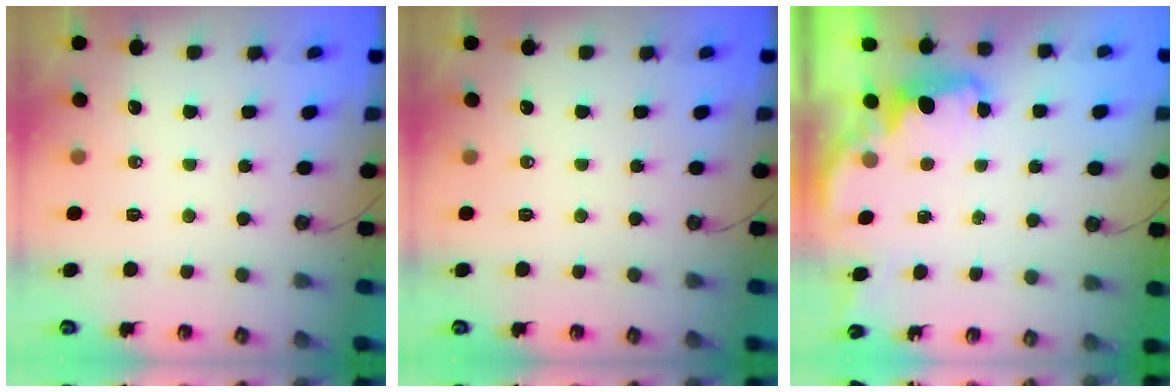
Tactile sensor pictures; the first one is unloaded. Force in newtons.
{"total": 0.0}
{"total": 2.3, "press": 2.3, "slide": 0.5}